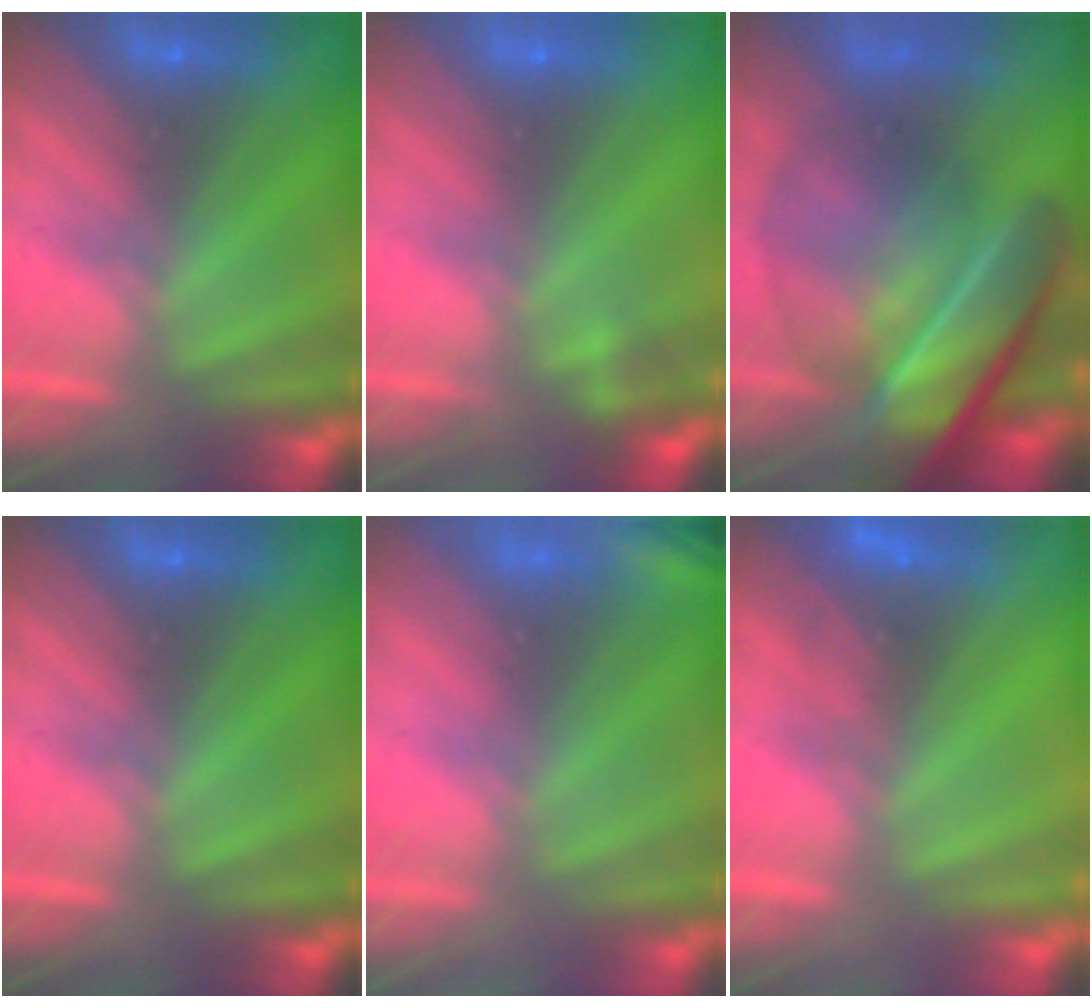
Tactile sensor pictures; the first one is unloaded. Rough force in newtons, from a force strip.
{"total": 2.2}
{"total": 5.9}
{"total": 0.0}
{"total": 2.3}
{"total": 2.5}